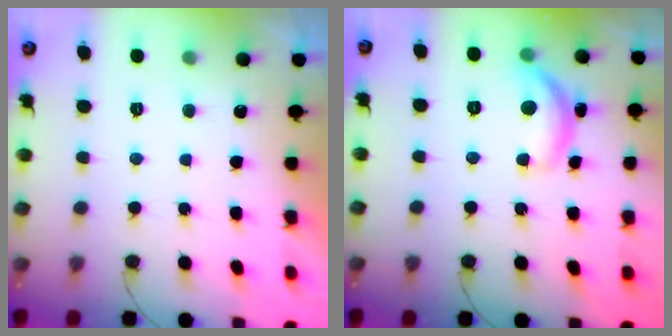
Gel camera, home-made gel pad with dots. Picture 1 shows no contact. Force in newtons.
{"total": 11.2, "press": 11.2, "slide": 0.8}